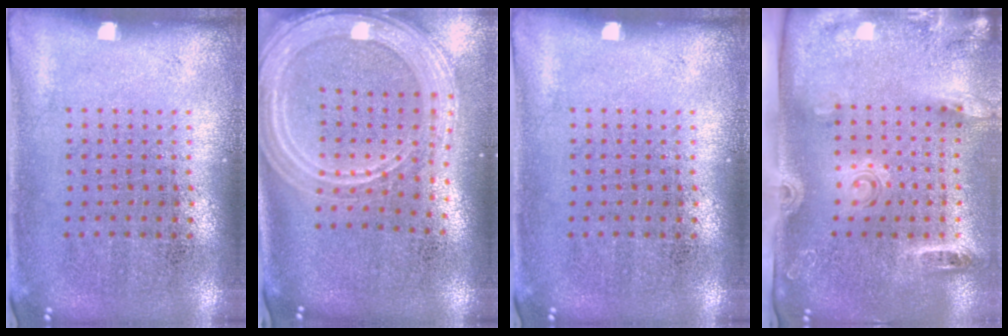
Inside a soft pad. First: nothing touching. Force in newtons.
{"total": 3.1, "press": 2.5, "slide": 1.8}
{"total": 0.0}
{"total": 2.8, "press": 2.0, "slide": 2.0}